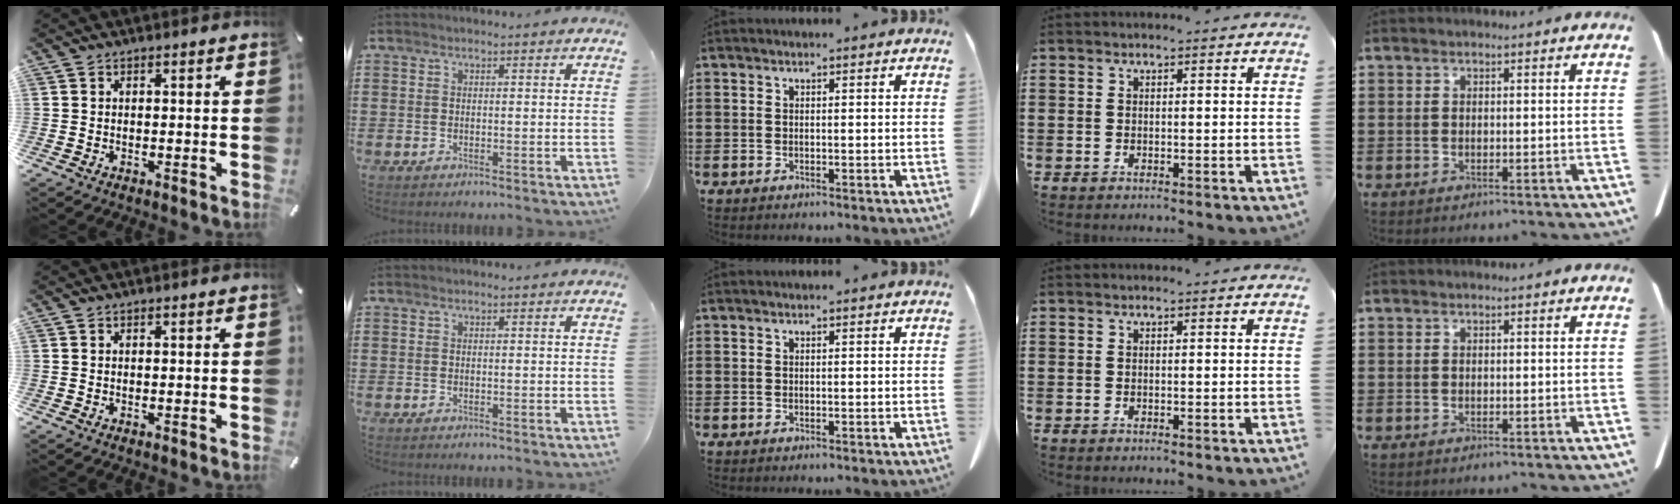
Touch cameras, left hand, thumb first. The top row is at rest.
{}